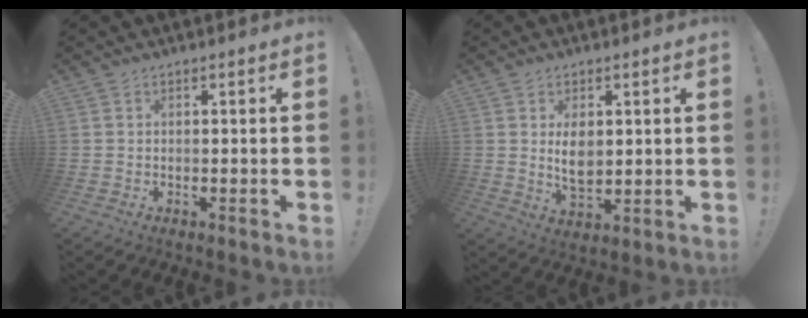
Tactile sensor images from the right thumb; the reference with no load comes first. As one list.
[{"total": 6.5, "force": [1.6, 3.9, 5.0], "torque": [-0.081, -0.013, 0.023]}]